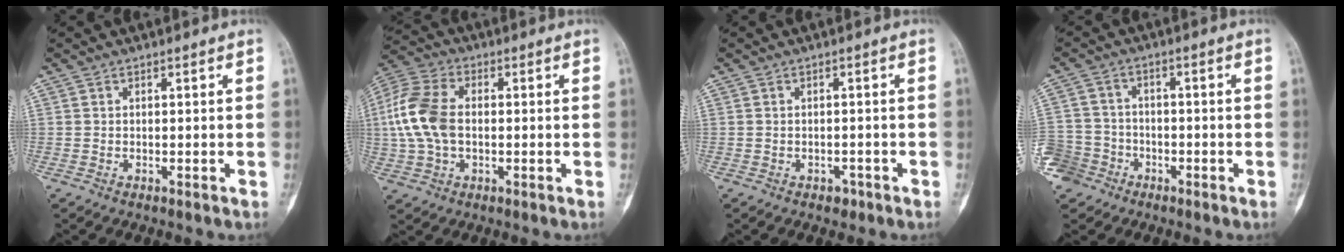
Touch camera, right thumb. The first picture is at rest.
{"total": 12.3, "force": [0.2, 7.9, 9.5], "torque": [-0.206, 0.020, -0.001]}
{"total": 1.6, "force": [-1.0, 1.1, 0.7], "torque": [-0.006, 0.008, -0.011]}
{"total": 8.5, "force": [-4.9, 6.8, 1.1], "torque": [-0.021, 0.033, -0.093]}